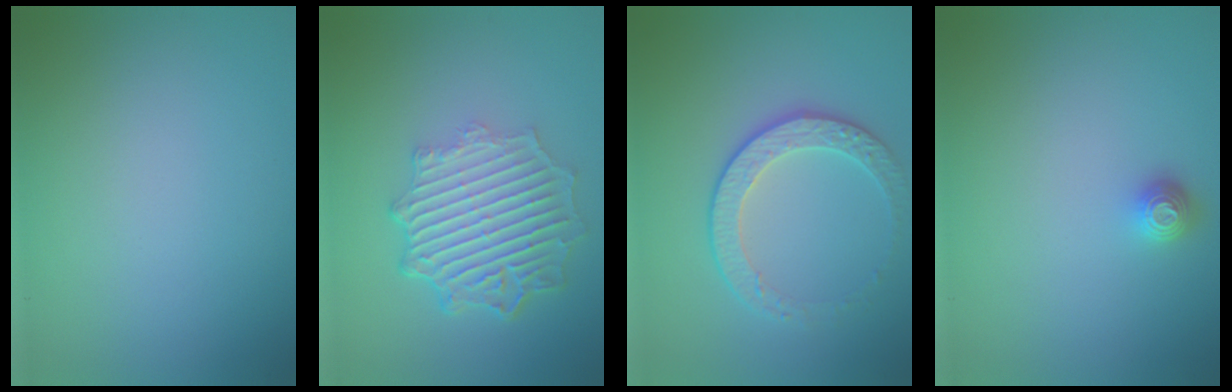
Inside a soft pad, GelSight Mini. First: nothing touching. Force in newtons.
{"total": 6.4, "press": 4.7, "slide": 4.3}
{"total": 2.8, "press": 2.4, "slide": 1.4}
{"total": 1.3, "press": 1.1, "slide": 0.7}